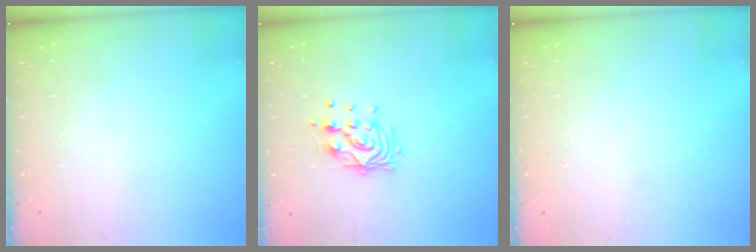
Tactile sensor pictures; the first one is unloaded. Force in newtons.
{"total": 10.6, "press": 10.5, "slide": 0.8}
{"total": 0.0}